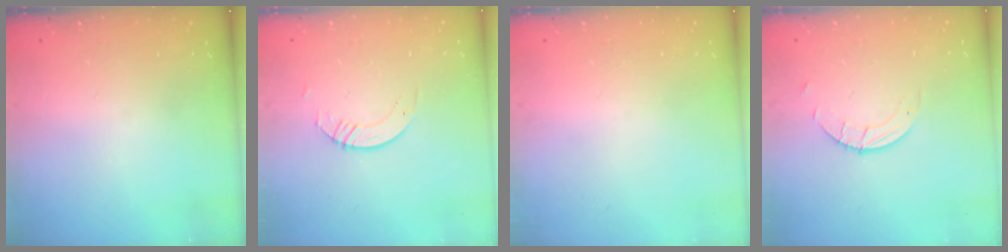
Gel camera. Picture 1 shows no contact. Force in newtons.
{"total": 2.2, "press": 2.2, "slide": 0.2}
{"total": 0.0}
{"total": 1.5, "press": 1.5, "slide": 0.1}